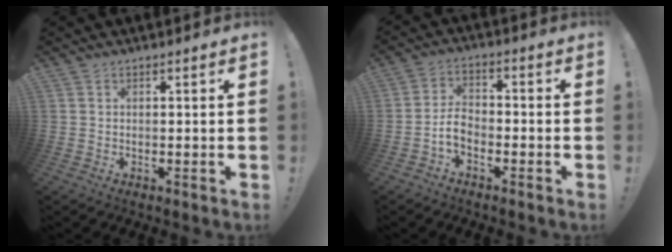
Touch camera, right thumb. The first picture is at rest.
{"total": 5.6, "force": [-3.1, 3.2, 3.4], "torque": [-0.071, 0.005, -0.054]}